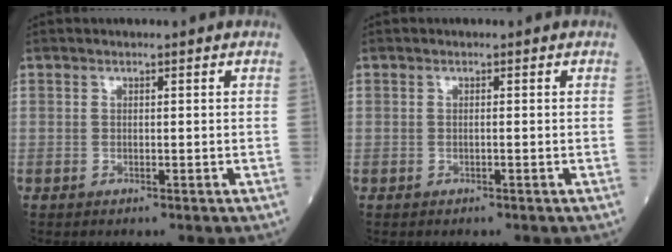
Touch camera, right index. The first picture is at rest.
{"total": 0.0}